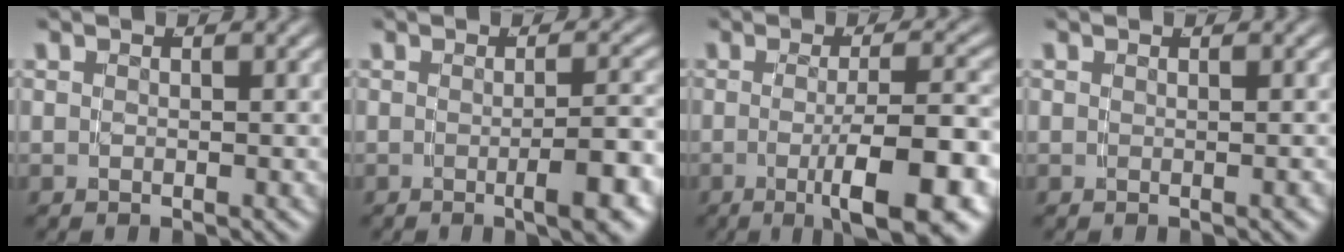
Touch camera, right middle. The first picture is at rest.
{"total": 3.4, "force": [-1.5, 0.3, 3.0], "torque": [-0.035, 0.005, -0.029]}
{"total": 7.8, "force": [-3.1, 1.5, 6.9], "torque": [-0.089, -0.008, -0.042]}
{"total": 0.0}